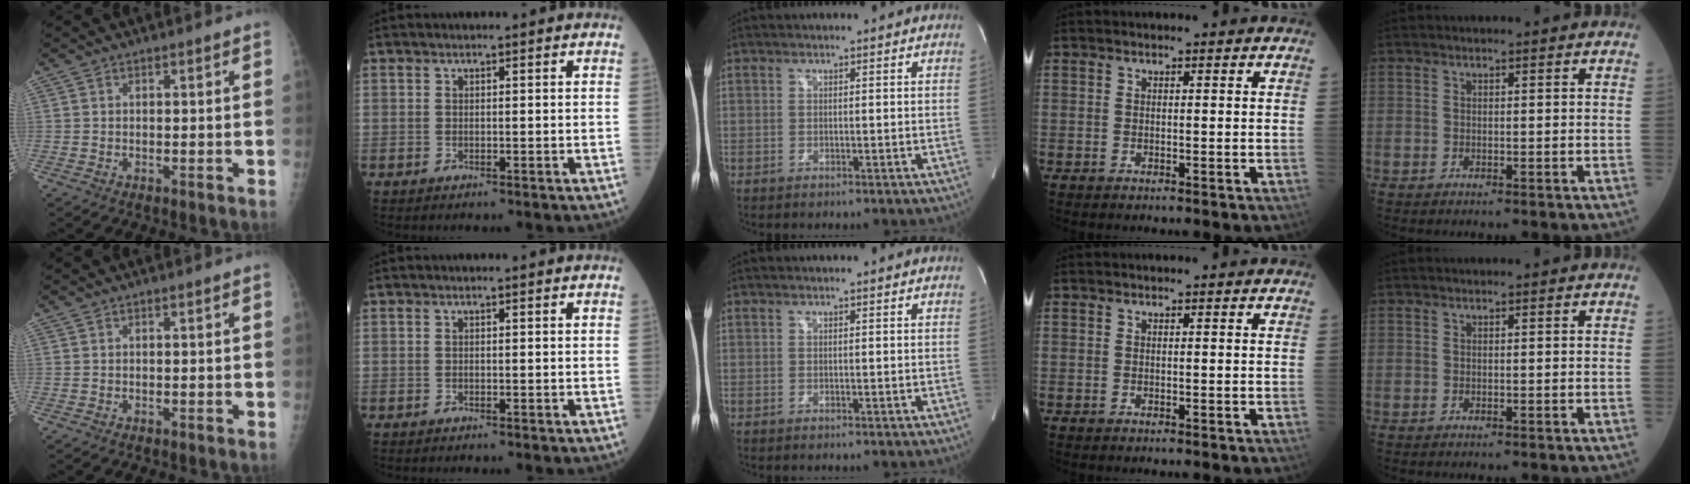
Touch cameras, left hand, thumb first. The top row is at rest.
{}